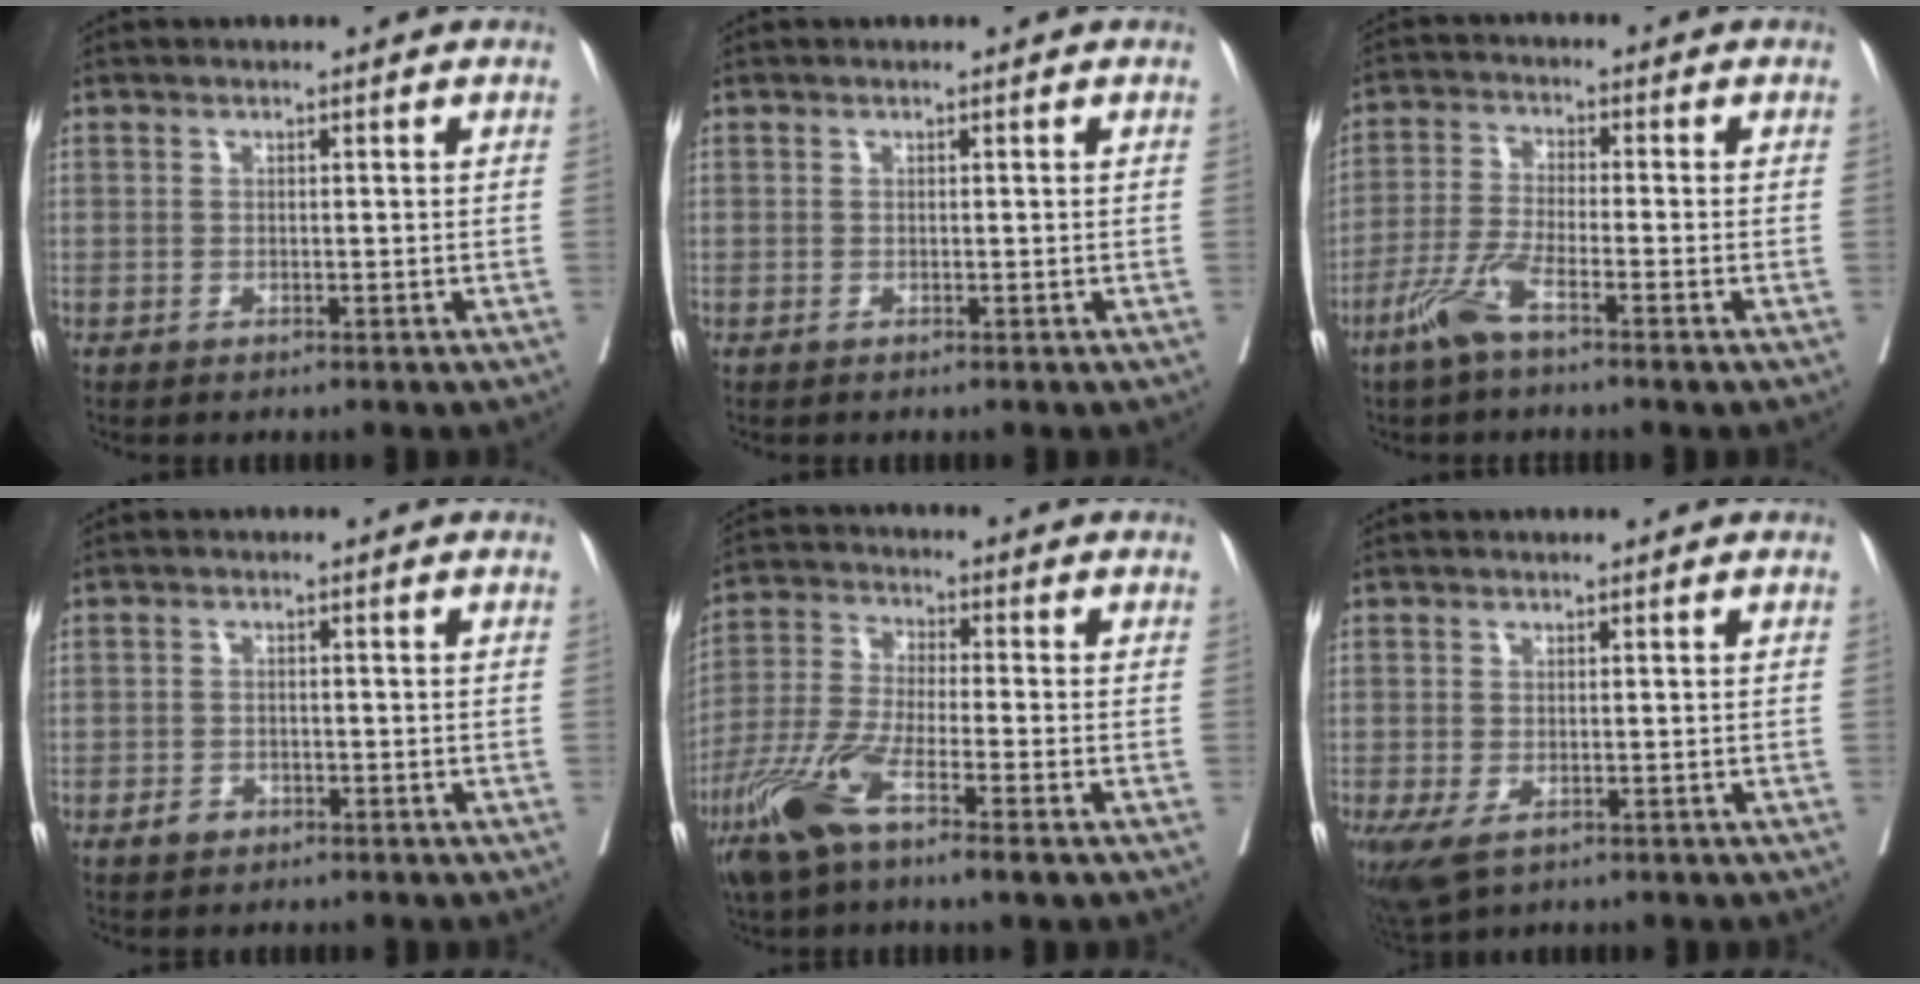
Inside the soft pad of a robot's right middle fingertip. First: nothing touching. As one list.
[{"total": 0.0}, {"total": 6.0, "force": [-3.9, 0.4, 4.6], "torque": [-0.104, -0.008, -0.082]}, {"total": 1.8, "force": [-1.1, 1.3, 0.6], "torque": [-0.008, 0.004, -0.016]}, {"total": 10.7, "force": [-5.9, 1.5, 8.9], "torque": [-0.190, -0.018, -0.117]}, {"total": 5.1, "force": [-2.4, 2.8, 3.5], "torque": [-0.064, -0.015, -0.033]}]